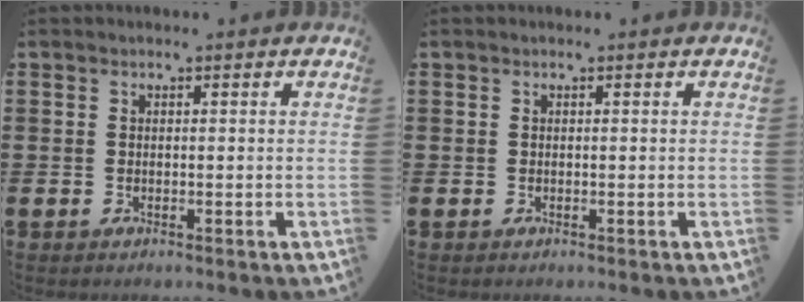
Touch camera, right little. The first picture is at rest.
{"total": 0.0}